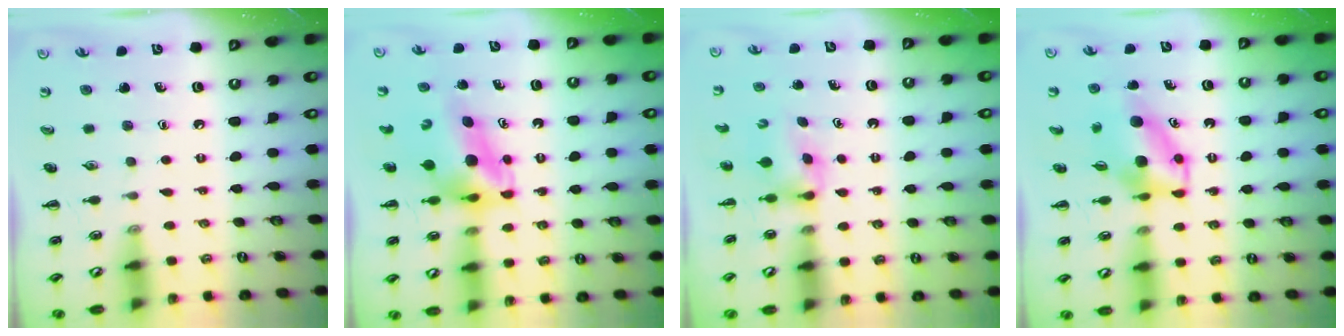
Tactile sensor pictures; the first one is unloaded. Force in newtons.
{"total": 5.1, "press": 4.9, "slide": 1.2}
{"total": 3.3, "press": 3.0, "slide": 1.2}
{"total": 6.5, "press": 6.4, "slide": 1.4}